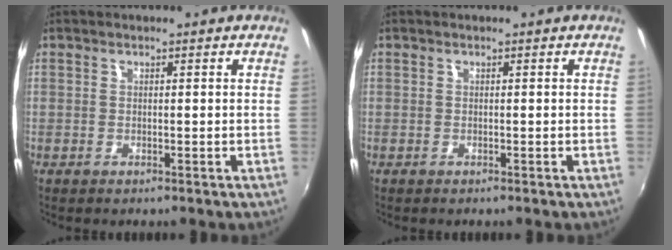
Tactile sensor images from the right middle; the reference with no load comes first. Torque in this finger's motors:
{"motor_torque": [0.41, 0.02, 0.07, 0.01]}